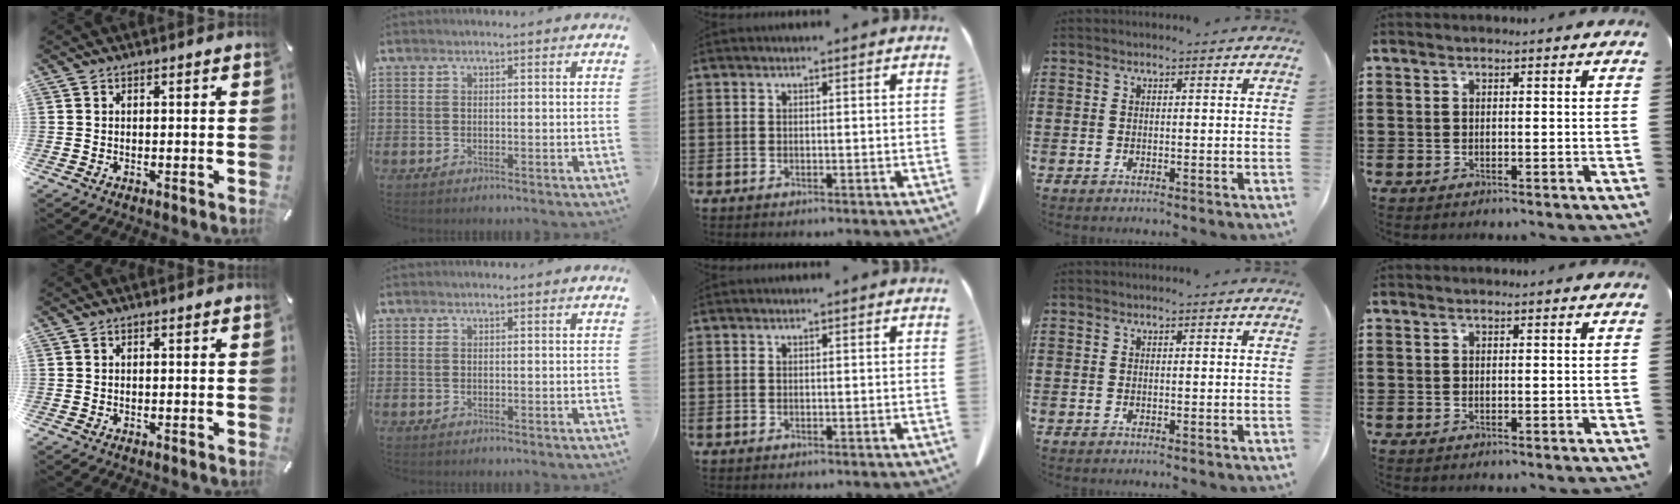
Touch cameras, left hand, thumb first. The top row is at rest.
{}